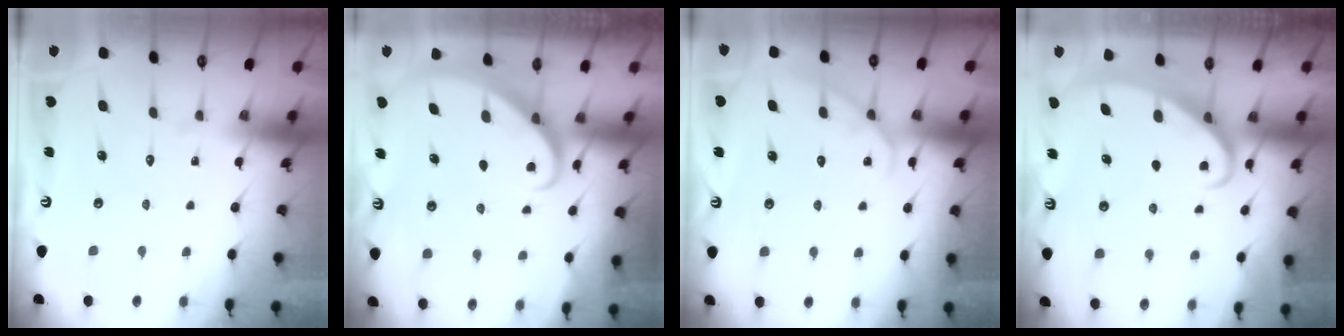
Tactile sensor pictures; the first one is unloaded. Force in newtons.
{"total": 3.0, "press": 3.0, "slide": 0.2}
{"total": 3.9, "press": 3.9, "slide": 0.3}
{"total": 2.6, "press": 2.5, "slide": 0.4}